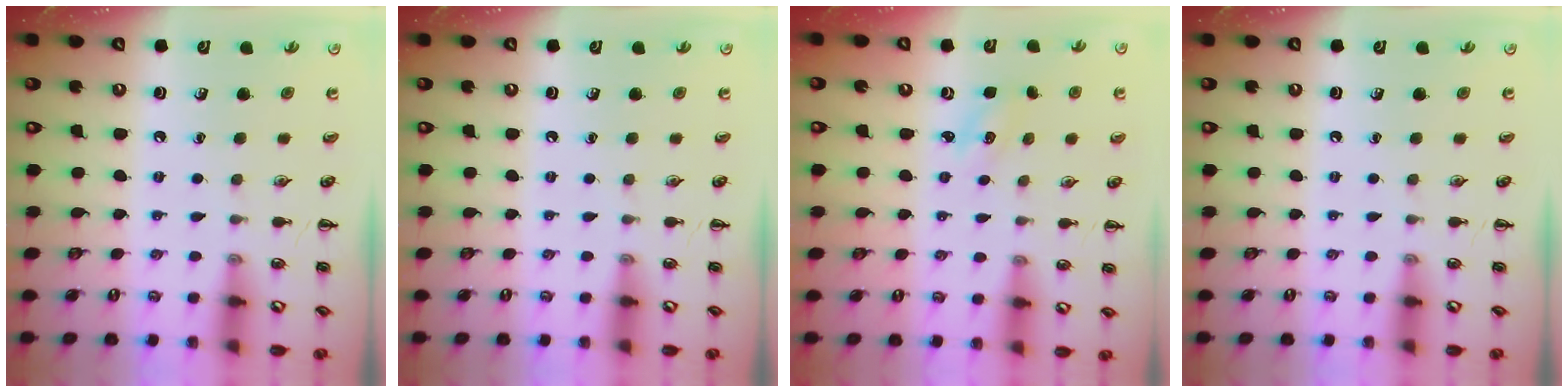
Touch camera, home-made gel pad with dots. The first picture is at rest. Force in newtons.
{"total": 0.0}
{"total": 1.8, "press": 1.7, "slide": 0.5}
{"total": 0.0}